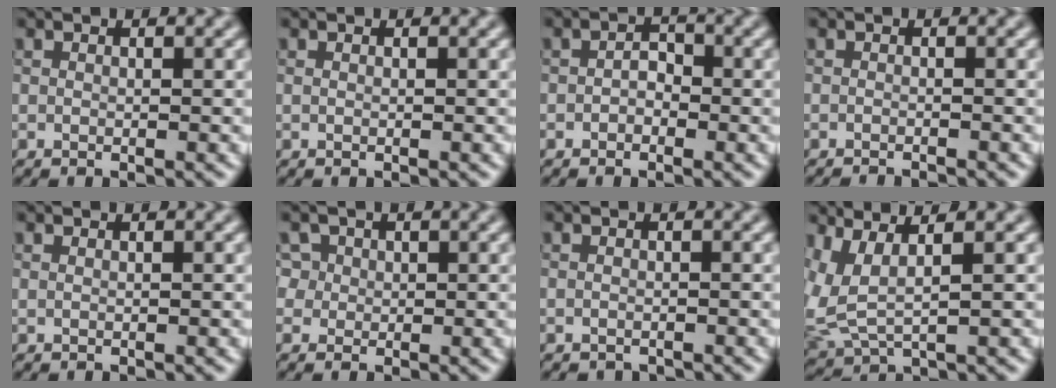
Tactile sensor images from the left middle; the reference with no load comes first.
{"total": 0.0}
{"total": 1.4, "force": [-0.5, 1.0, 0.8], "torque": [-0.015, 0.002, -0.013]}
{"total": 2.2, "force": [-2.0, 0.4, 0.7], "torque": [-0.004, -0.003, -0.030]}
{"total": 0.7, "force": [0.4, 0.4, 0.4], "torque": [-0.005, 0.000, 0.000]}
{"total": 3.9, "force": [1.8, 3.2, 1.4], "torque": [-0.026, 0.010, 0.023]}
{"total": 0.6, "force": [-0.5, 0.3, 0.0], "torque": [0.000, -0.004, -0.009]}
{"total": 4.3, "force": [2.1, 1.5, 3.4], "torque": [-0.101, -0.003, 0.050]}